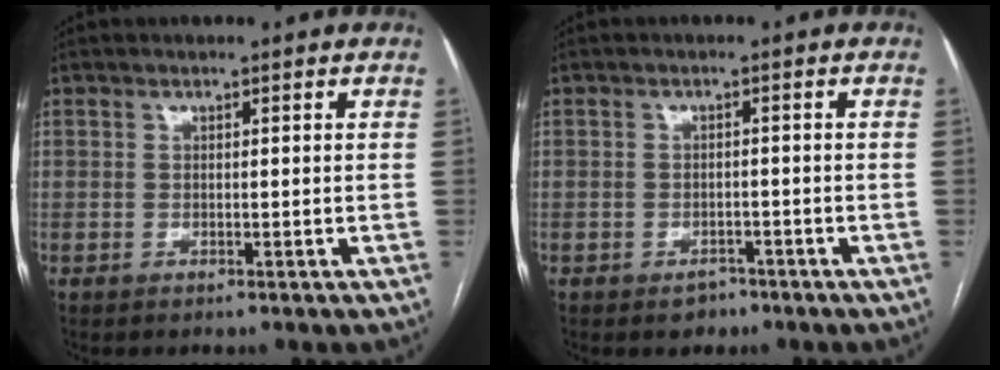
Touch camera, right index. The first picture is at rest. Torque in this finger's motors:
{"motor_torque": [0.27, -0.36, 0.20, 0.02]}